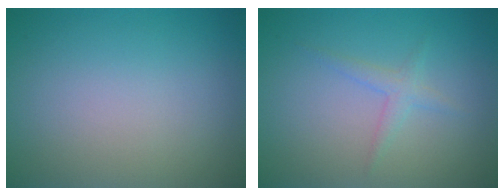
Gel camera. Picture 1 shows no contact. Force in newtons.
{"total": 1.4, "press": 1.4, "slide": 0.0}